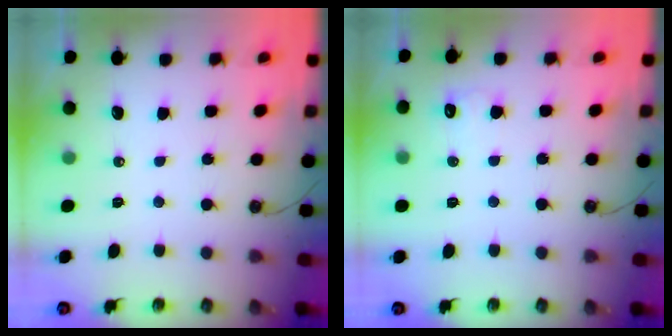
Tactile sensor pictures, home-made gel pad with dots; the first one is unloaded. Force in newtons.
{"total": 4.9, "press": 4.8, "slide": 1.2}